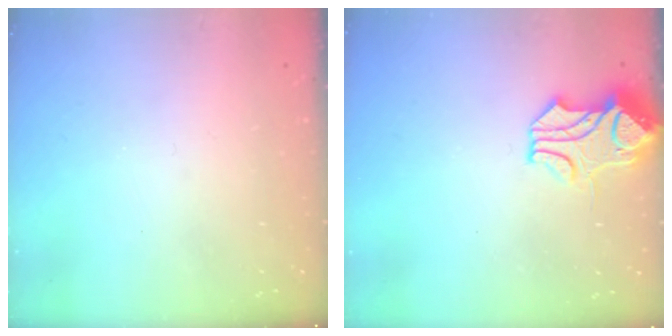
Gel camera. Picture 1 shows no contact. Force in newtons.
{"total": 1.6, "press": 1.0, "slide": 1.2}